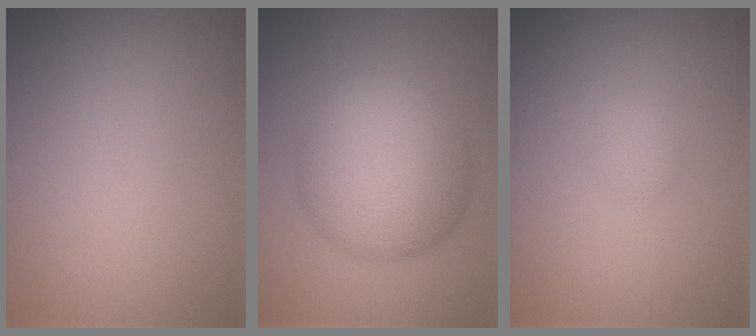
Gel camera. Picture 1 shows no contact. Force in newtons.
{"total": 9.4, "press": 9.4, "slide": 0.1}
{"total": 1.0, "press": 1.0, "slide": 0.0}